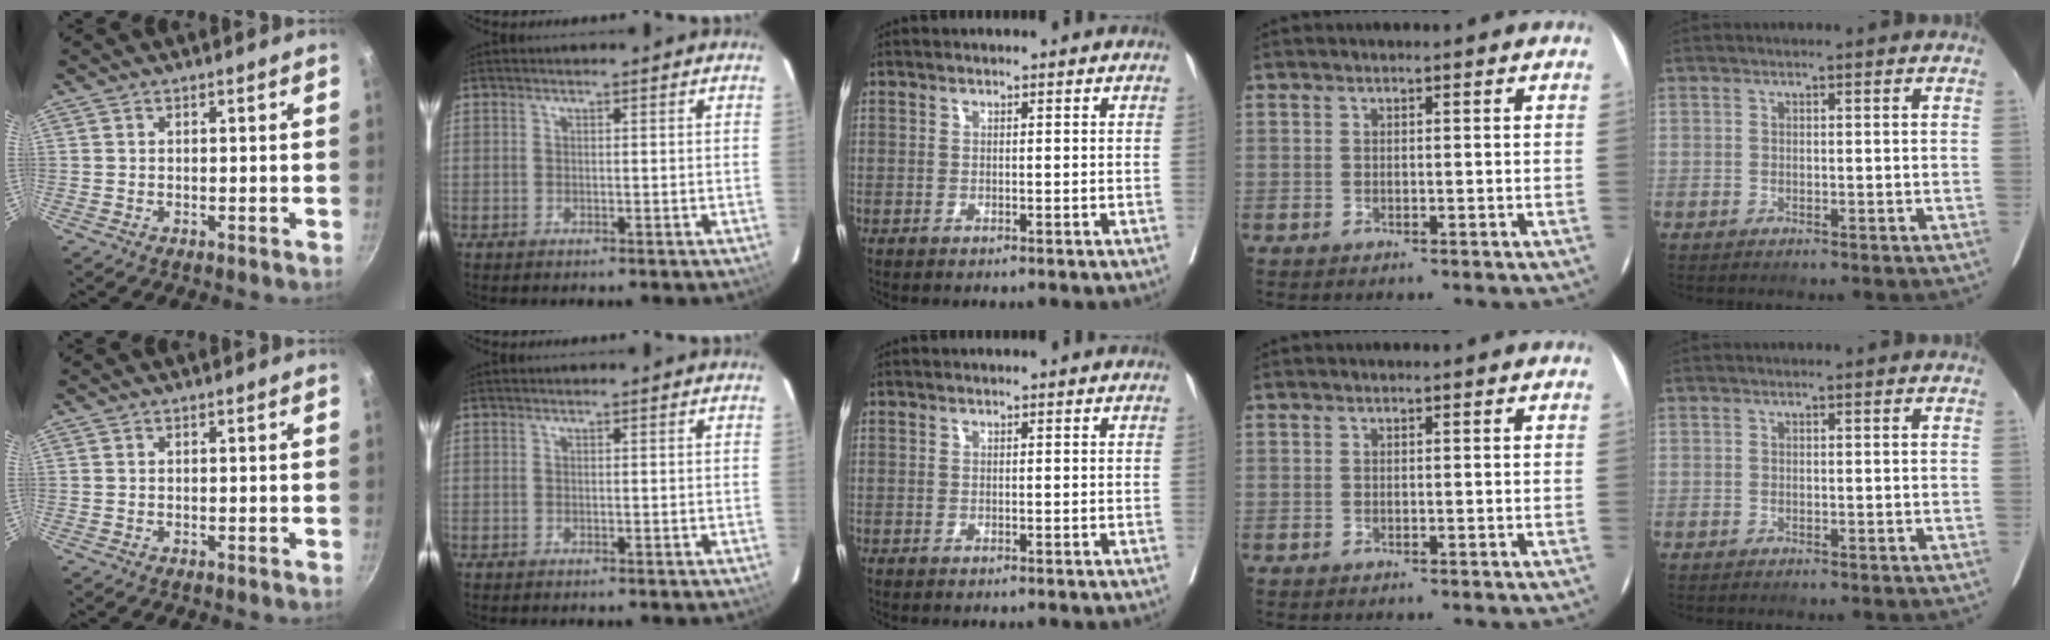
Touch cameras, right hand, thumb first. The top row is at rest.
{}